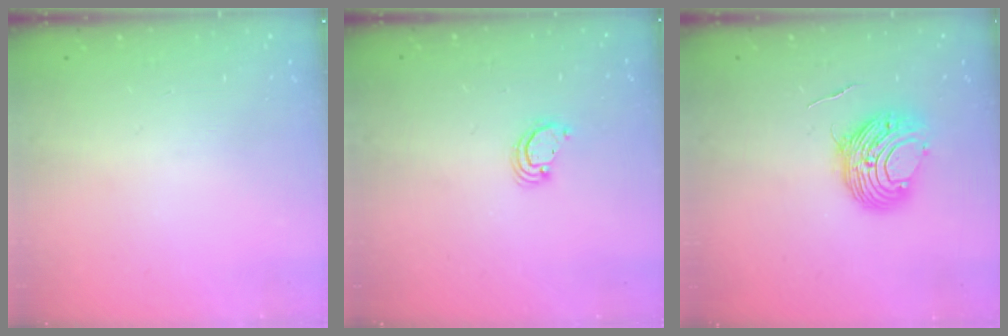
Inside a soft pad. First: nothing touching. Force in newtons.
{"total": 2.8, "press": 2.8, "slide": 0.2}
{"total": 10.1, "press": 10.0, "slide": 0.9}